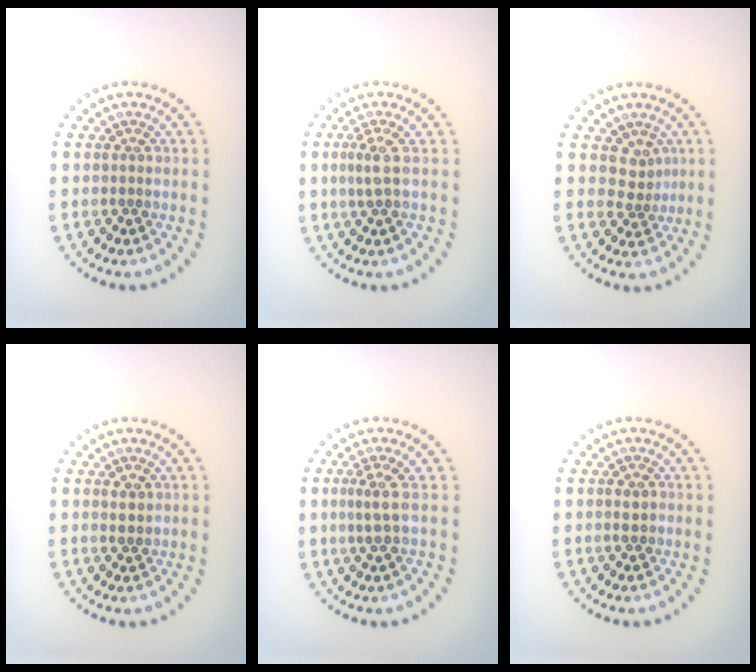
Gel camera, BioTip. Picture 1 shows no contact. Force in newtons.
{"total": 1.4, "press": 1.2, "slide": 0.9}
{"total": 2.0, "press": 1.3, "slide": 1.5}
{"total": 1.1, "press": 1.1, "slide": 0.4}
{"total": 2.1, "press": 1.4, "slide": 1.6}
{"total": 1.1, "press": 1.1, "slide": 0.2}